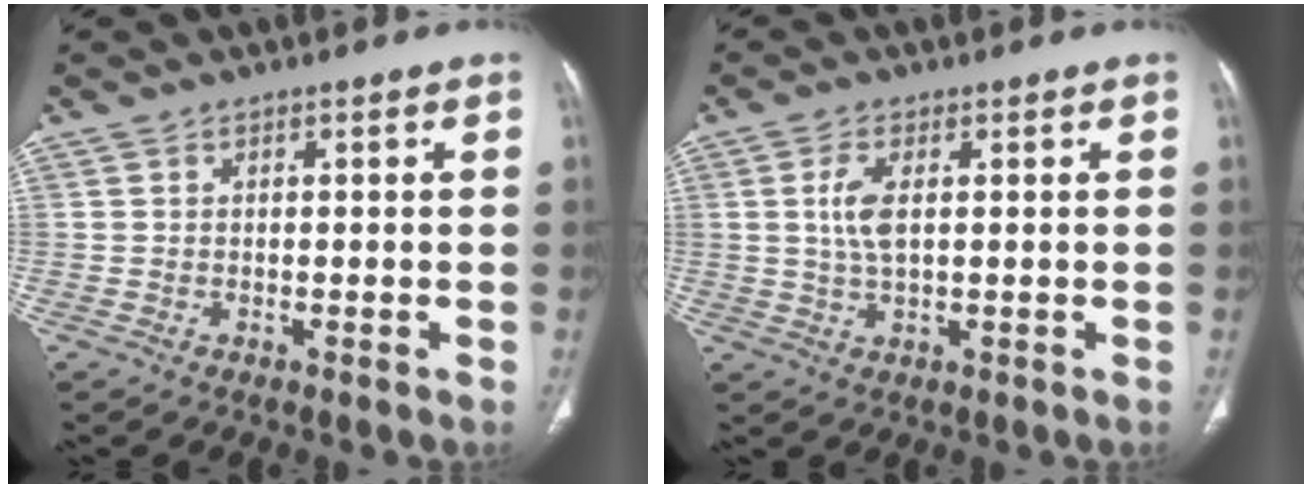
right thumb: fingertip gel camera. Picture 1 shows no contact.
{"total": 4.9, "force": [0.9, 2.1, 4.3], "torque": [-0.100, -0.002, 0.019]}